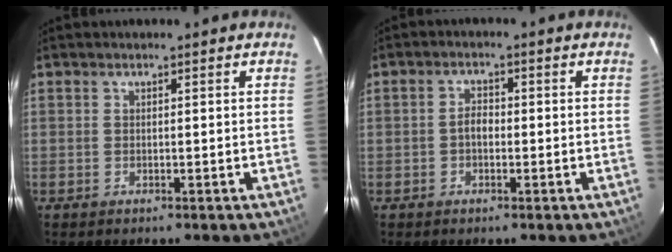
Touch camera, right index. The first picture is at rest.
{"total": 2.3, "force": [-0.5, 1.4, 1.7], "torque": [-0.033, 0.008, -0.011]}